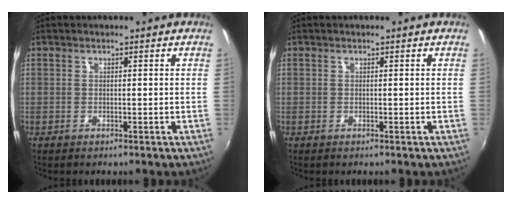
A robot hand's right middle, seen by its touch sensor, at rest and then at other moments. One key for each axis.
{"total": 0.0}